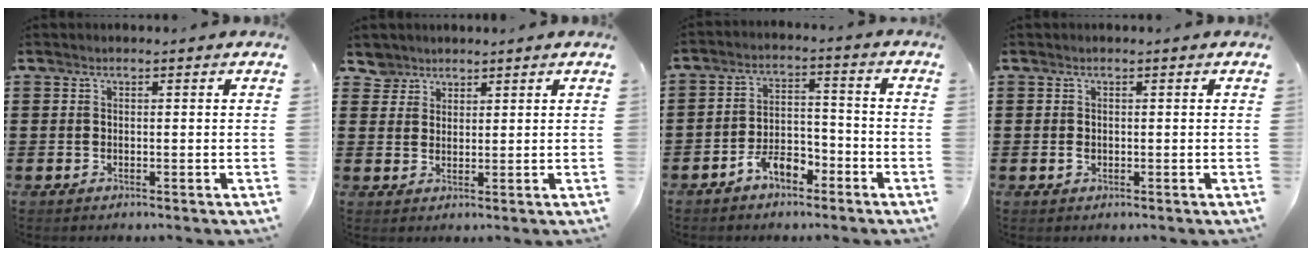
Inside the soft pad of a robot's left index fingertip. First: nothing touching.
{"total": 3.3, "force": [2.5, 2.0, -0.2], "torque": [-0.010, 0.006, 0.049]}
{"total": 5.7, "force": [-4.2, 2.4, 3.1], "torque": [-0.063, 0.015, -0.083]}
{"total": 0.9, "force": [-0.1, 0.7, 0.6], "torque": [-0.015, 0.003, -0.003]}